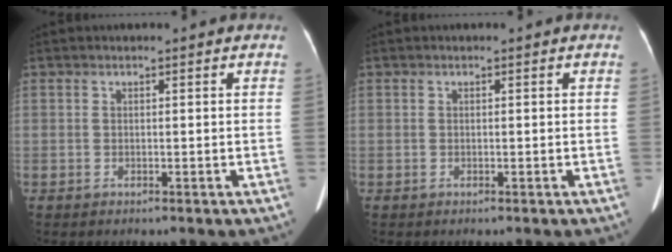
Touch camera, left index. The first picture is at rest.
{"total": 0.0}